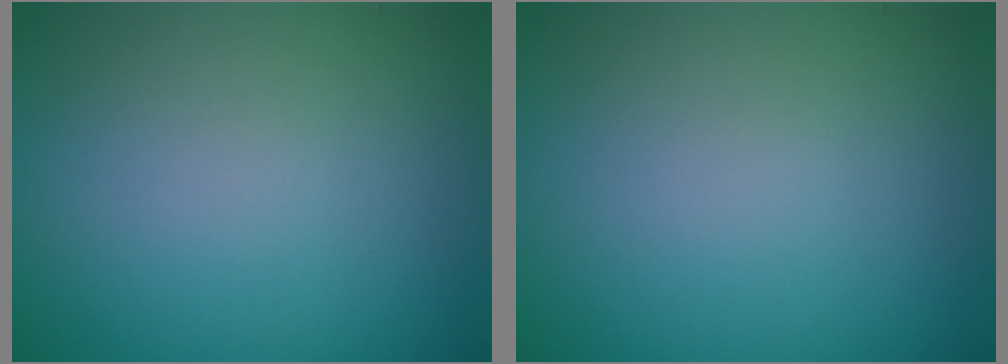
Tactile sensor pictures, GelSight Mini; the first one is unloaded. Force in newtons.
{"total": 0.0}